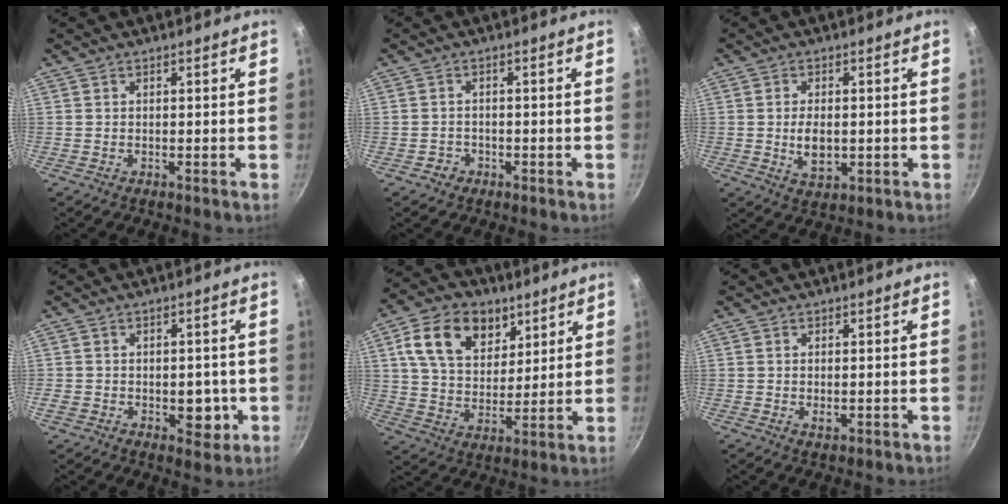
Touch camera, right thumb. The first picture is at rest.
{"total": 2.1, "force": [-1.1, 1.7, 0.5], "torque": [0.002, 0.012, -0.012]}
{"total": 5.6, "force": [-0.4, 3.3, 4.6], "torque": [-0.078, -0.004, 0.000]}
{"total": 7.0, "force": [-1.6, 4.8, 4.9], "torque": [-0.031, 0.005, -0.017]}
{"total": 16.0, "force": [7.2, 11.1, 9.0], "torque": [-0.128, -0.019, 0.121]}
{"total": 1.8, "force": [-0.2, 1.0, 1.5], "torque": [-0.024, -0.002, -0.001]}